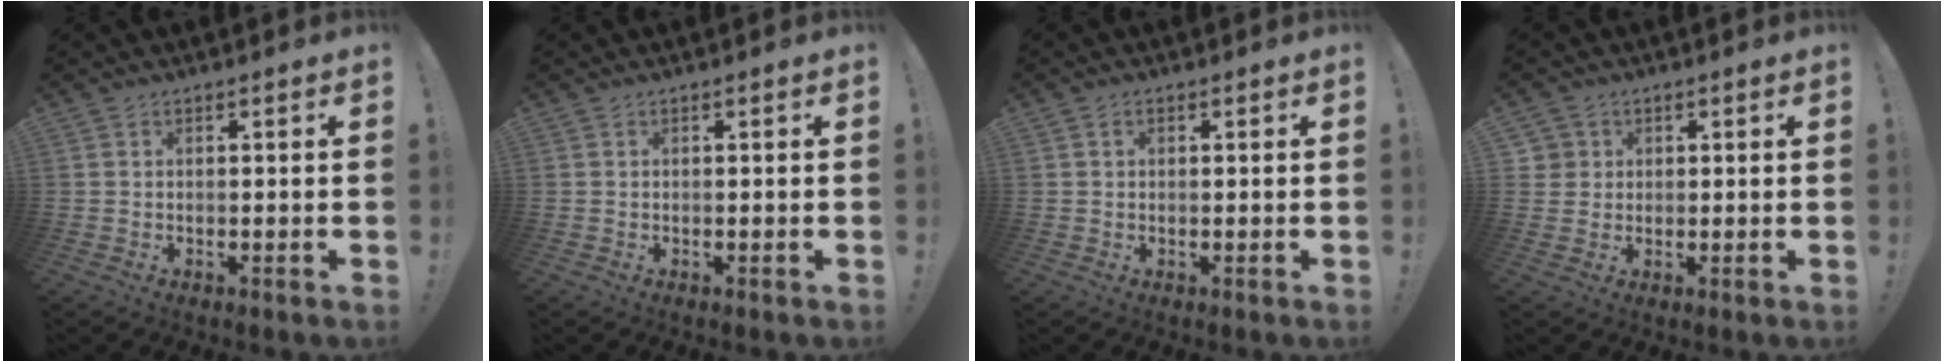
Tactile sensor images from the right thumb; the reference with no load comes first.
{"total": 0.0}
{"total": 0.9, "force": [0.3, 0.7, 0.5], "torque": [-0.007, 0.003, 0.004]}
{"total": 2.9, "force": [1.0, 2.7, 0.2], "torque": [-0.002, -0.001, 0.018]}